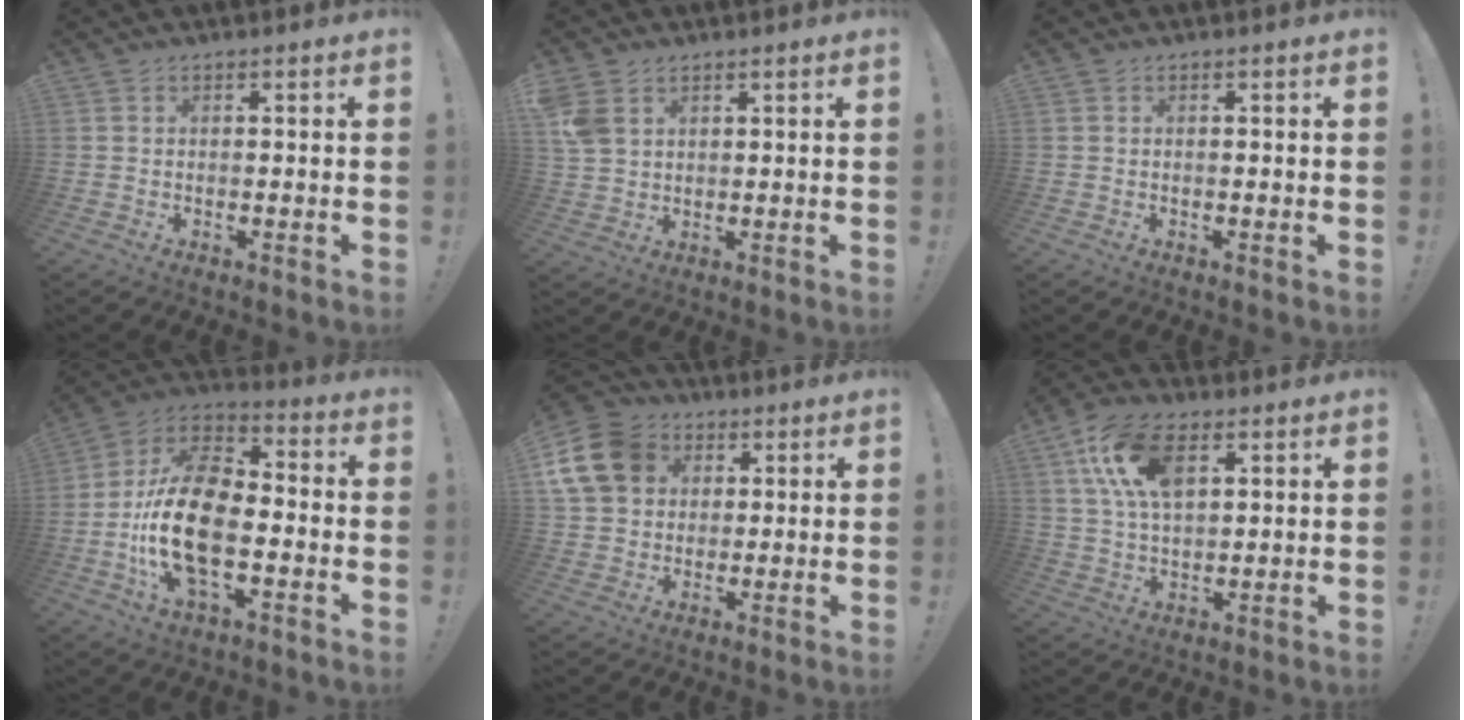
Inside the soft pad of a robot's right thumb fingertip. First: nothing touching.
{"total": 6.2, "force": [3.0, 4.3, 3.4], "torque": [-0.067, -0.007, 0.061]}
{"total": 0.0}
{"total": 21.2, "force": [-4.2, 11.9, 17.0], "torque": [-0.331, 0.021, -0.064]}
{"total": 15.3, "force": [4.4, 12.6, 7.5], "torque": [-0.136, -0.011, 0.092]}
{"total": 14.7, "force": [6.1, 8.1, 10.7], "torque": [-0.199, -0.007, 0.114]}